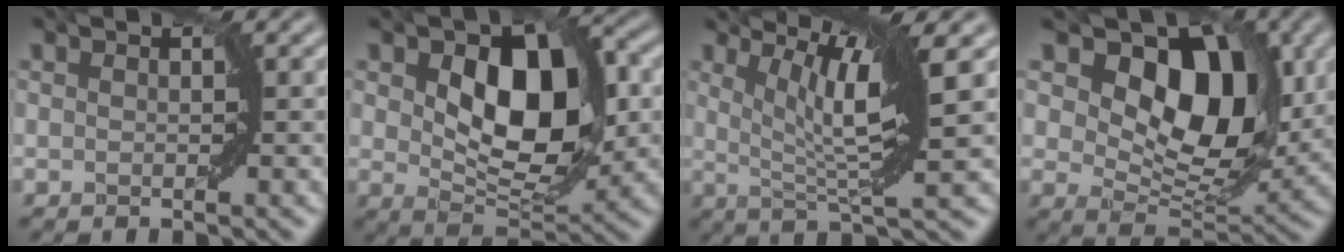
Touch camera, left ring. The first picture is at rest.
{"total": 9.6, "force": [1.3, 5.6, 7.7], "torque": [-0.125, -0.001, 0.025]}
{"total": 7.0, "force": [2.6, 1.3, 6.4], "torque": [-0.101, -0.002, 0.048]}
{"total": 11.1, "force": [4.3, 6.9, 7.6], "torque": [-0.110, -0.005, 0.062]}